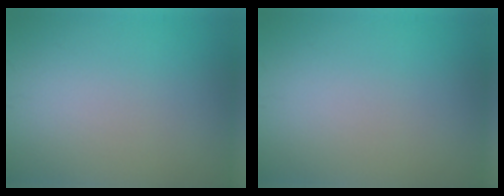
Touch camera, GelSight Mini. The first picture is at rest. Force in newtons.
{"total": 0.0}